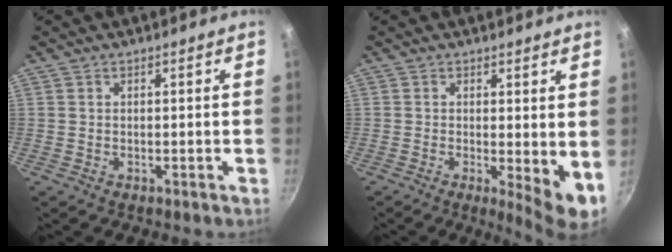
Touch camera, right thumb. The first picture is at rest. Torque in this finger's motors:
{"motor_torque": [-0.28, 0.66, 0.01, -0.01, 0.03]}